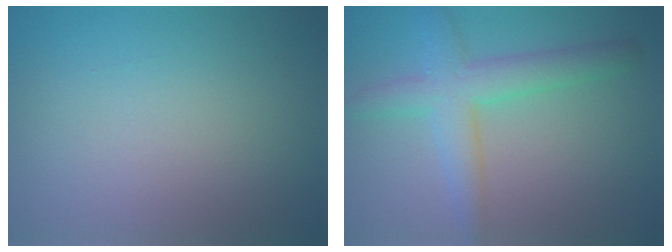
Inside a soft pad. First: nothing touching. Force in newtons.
{"total": 4.6, "press": 4.6, "slide": 0.2}